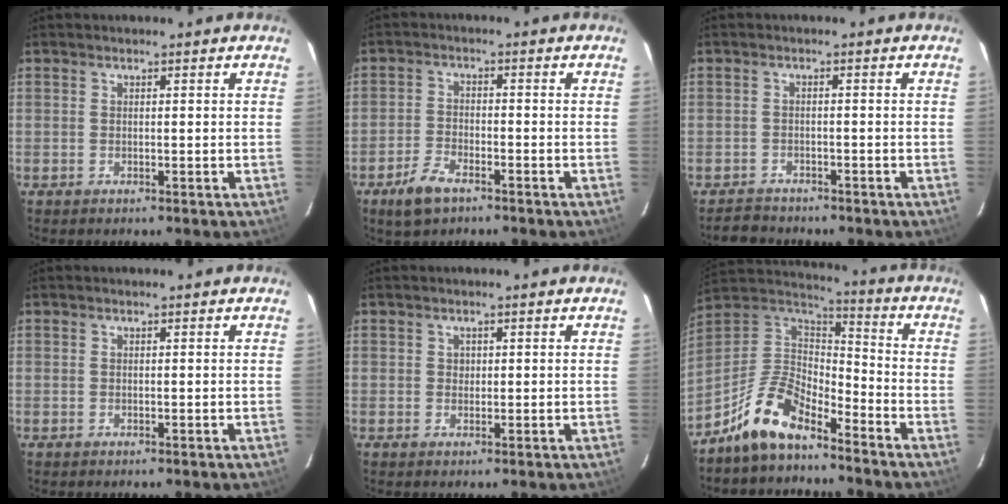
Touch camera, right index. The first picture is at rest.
{"total": 6.0, "force": [-4.1, 2.7, 3.4], "torque": [-0.089, -0.006, -0.078]}
{"total": 3.6, "force": [-3.2, 1.6, -0.1], "torque": [-0.008, 0.007, -0.054]}
{"total": 0.0}
{"total": 0.9, "force": [0.2, 0.9, 0.1], "torque": [0.003, 0.003, 0.002]}
{"total": 13.1, "force": [-9.8, 4.8, 7.2], "torque": [-0.170, 0.015, -0.191]}